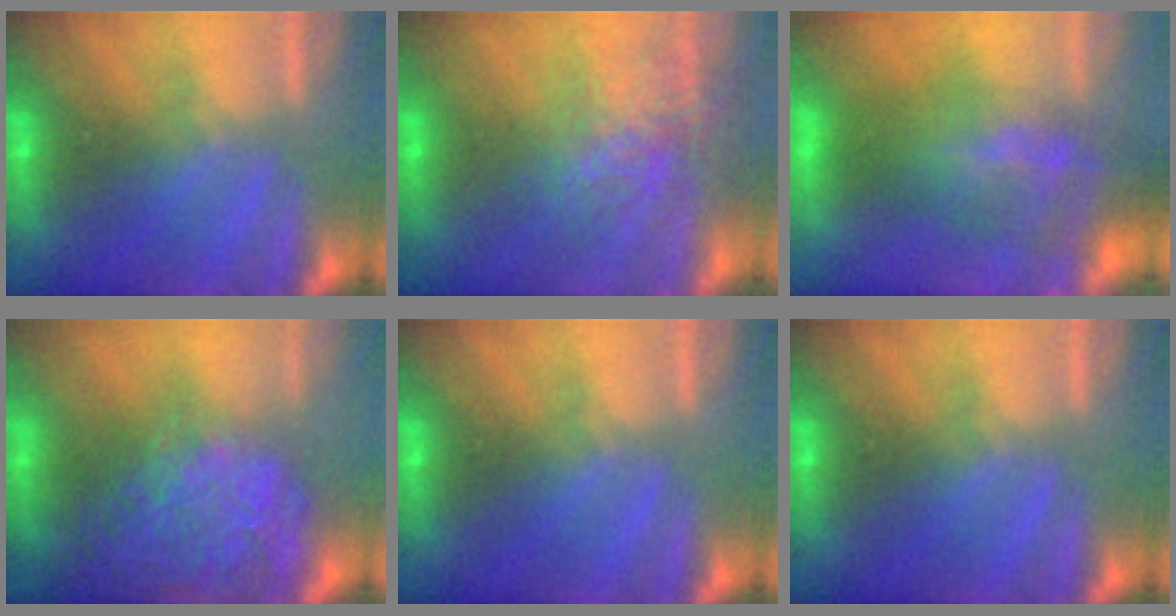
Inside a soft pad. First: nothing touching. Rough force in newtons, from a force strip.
{"total": 5.8}
{"total": 7.5}
{"total": 10.8}
{"total": 0.0}
{"total": 0.0}